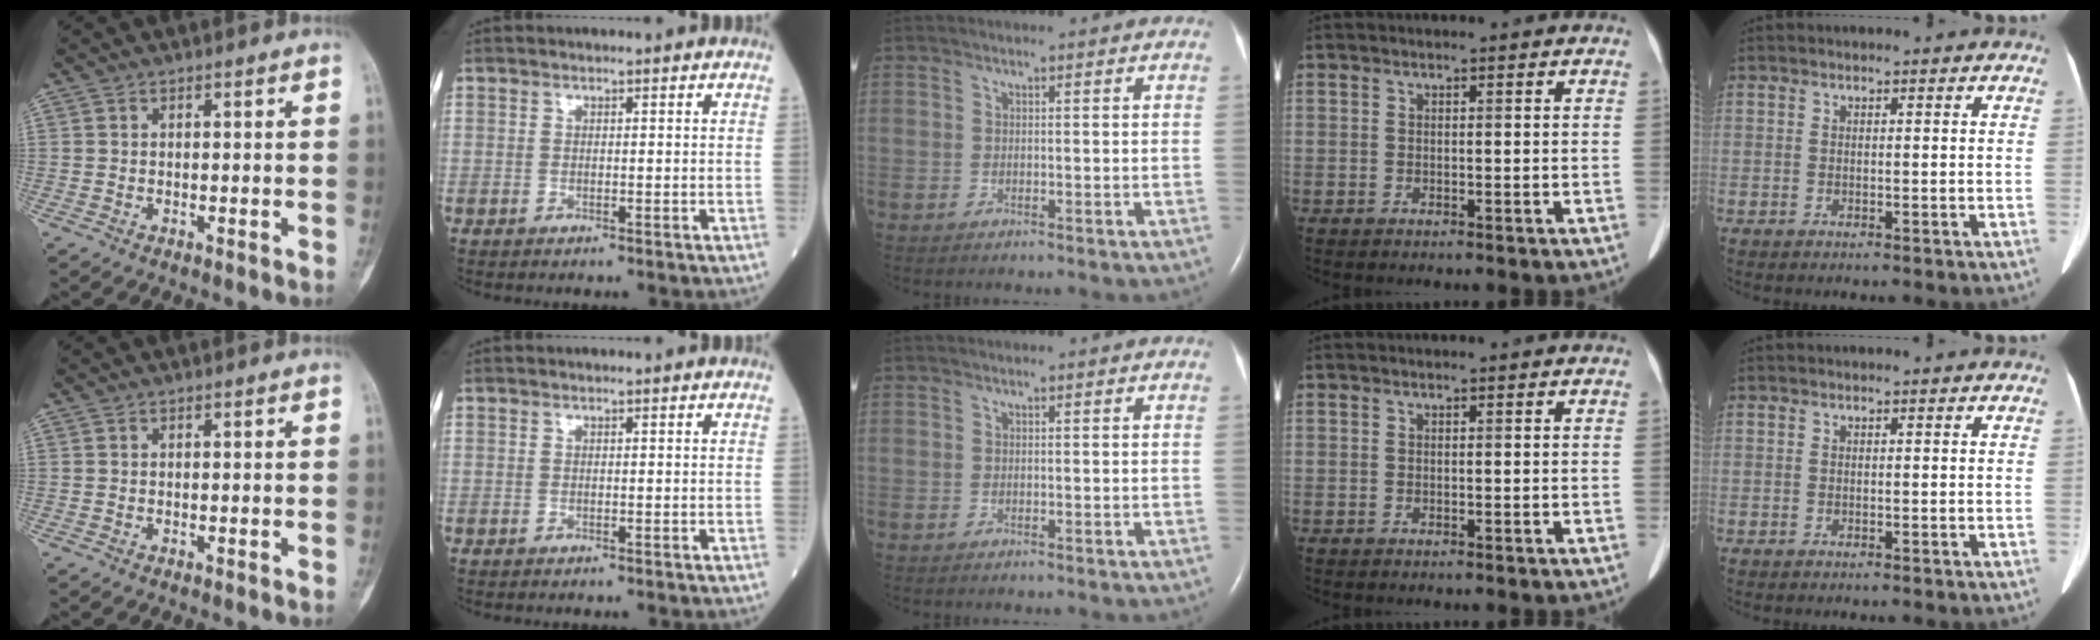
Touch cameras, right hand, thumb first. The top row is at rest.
{}